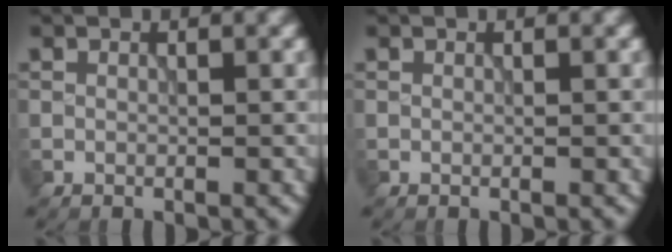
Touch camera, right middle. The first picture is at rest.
{"total": 0.0}